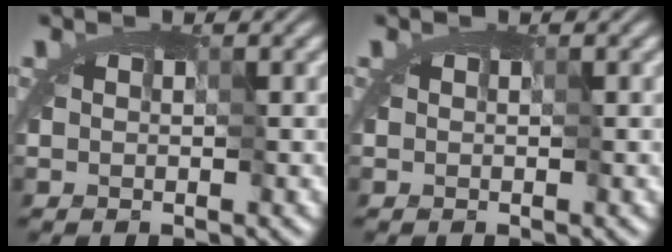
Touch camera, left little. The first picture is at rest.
{"total": 0.0}